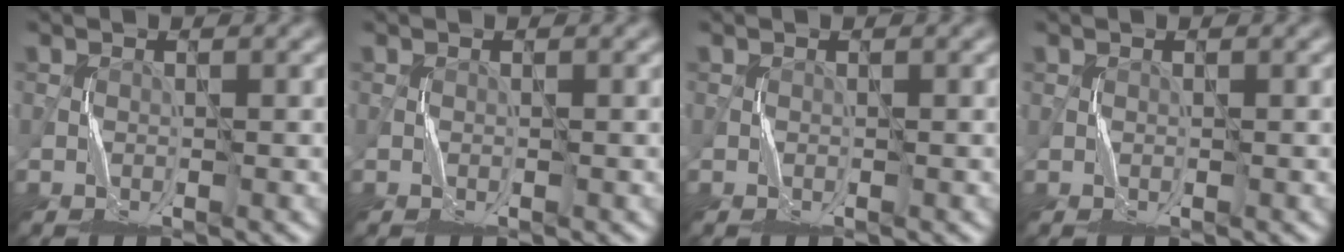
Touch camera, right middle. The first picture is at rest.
{"total": 0.0}
{"total": 0.0}
{"total": 0.0}